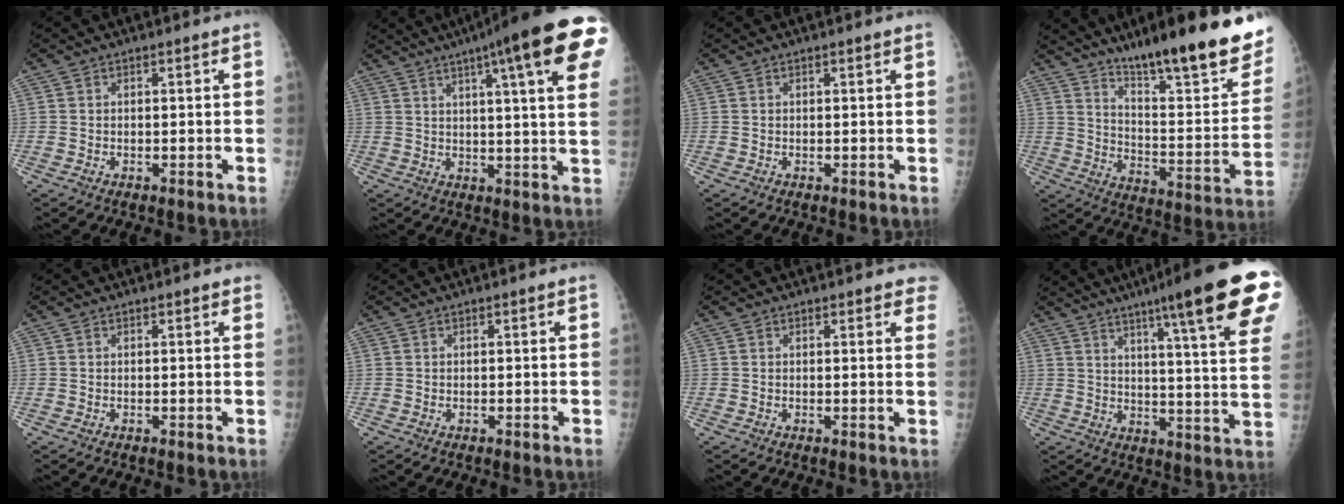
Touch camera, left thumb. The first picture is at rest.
{"total": 21.8, "force": [11.2, 2.8, 18.4], "torque": [-0.244, -0.007, 0.134]}
{"total": 0.5, "force": [0.4, 0.1, 0.3], "torque": [-0.005, 0.000, 0.004]}
{"total": 26.5, "force": [17.9, 4.9, 19.0], "torque": [-0.250, -0.085, 0.271]}
{"total": 1.1, "force": [0.8, 0.4, 0.7], "torque": [-0.004, -0.001, 0.007]}
{"total": 0.0}
{"total": 4.3, "force": [3.5, 1.4, 2.0], "torque": [0.006, -0.007, 0.030]}
{"total": 23.5, "force": [13.9, 2.3, 18.8], "torque": [-0.247, -0.049, 0.183]}